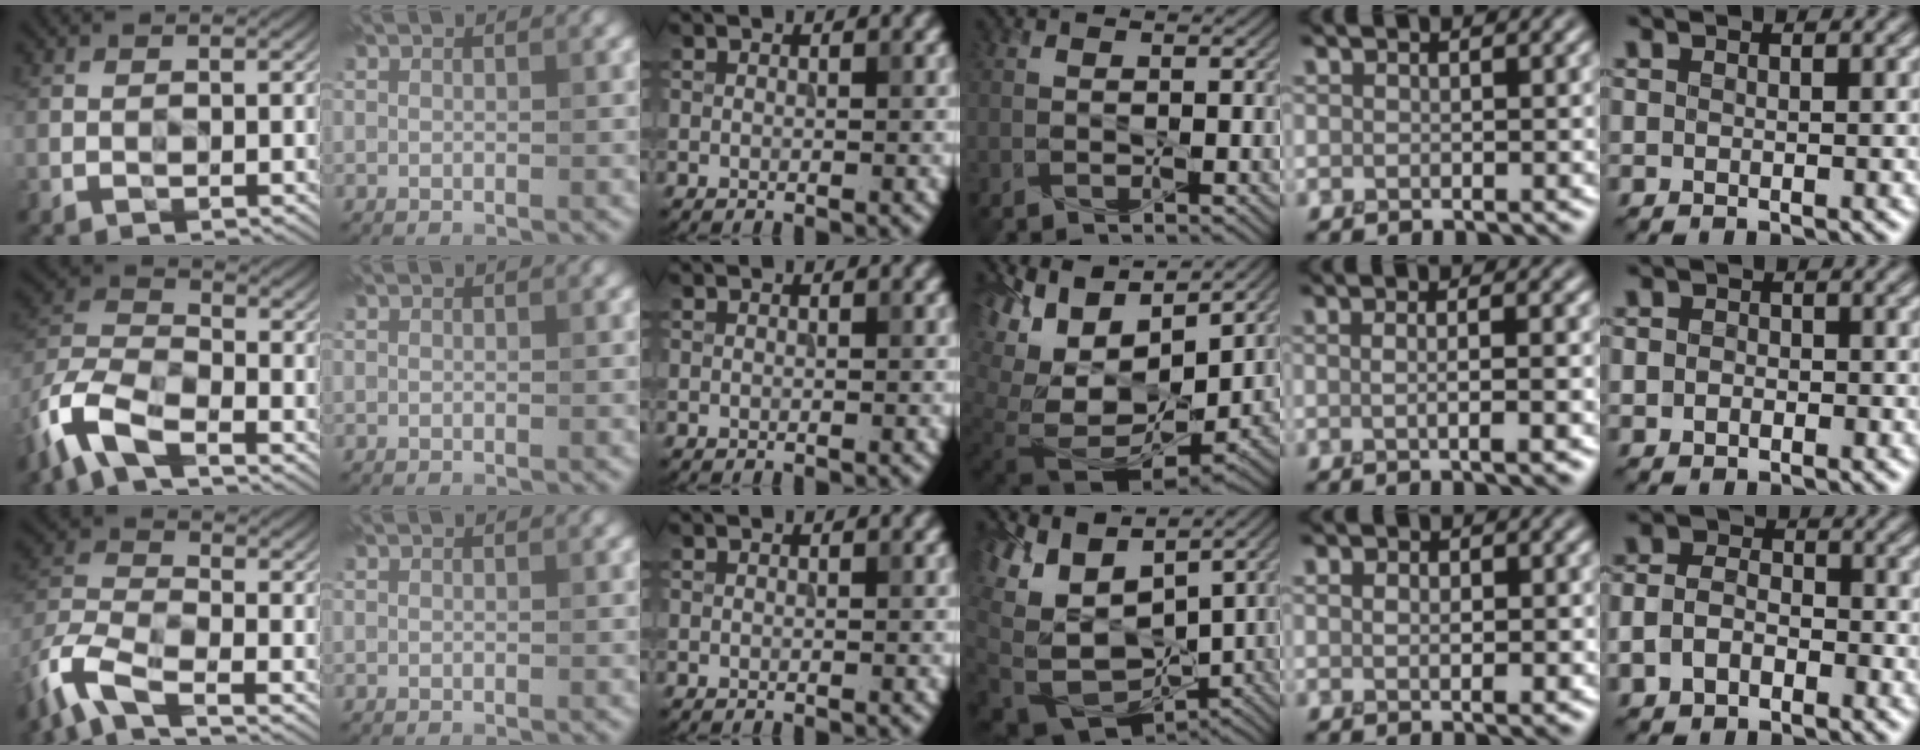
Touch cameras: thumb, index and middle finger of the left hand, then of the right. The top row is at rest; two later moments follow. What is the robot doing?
{"motion": "wipe", "object": "whiteboard"}